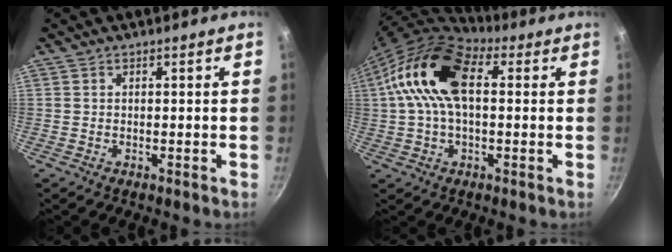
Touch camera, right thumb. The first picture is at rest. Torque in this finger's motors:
{"motor_torque": [2.45, 2.56, 0.58, -0.24, 0.36]}